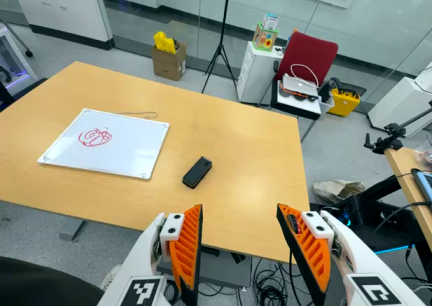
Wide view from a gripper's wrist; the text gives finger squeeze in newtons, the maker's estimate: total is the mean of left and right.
{"total": 0.0}